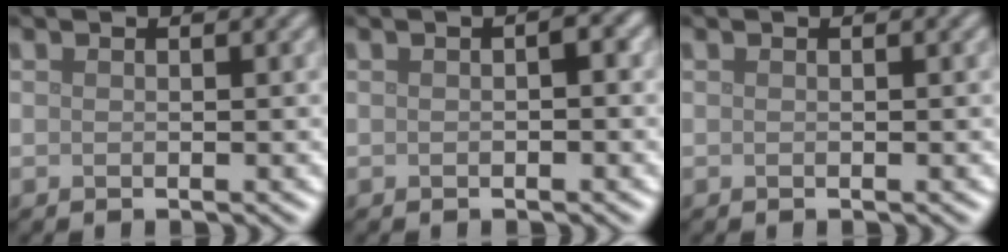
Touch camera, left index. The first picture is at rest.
{"total": 1.1, "force": [0.0, 0.4, 1.0], "torque": [-0.013, 0.003, 0.002]}
{"total": 0.0}